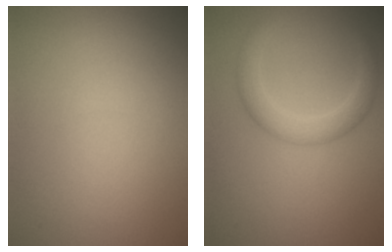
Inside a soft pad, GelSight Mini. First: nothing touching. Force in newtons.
{"total": 3.0, "press": 3.0, "slide": 0.1}